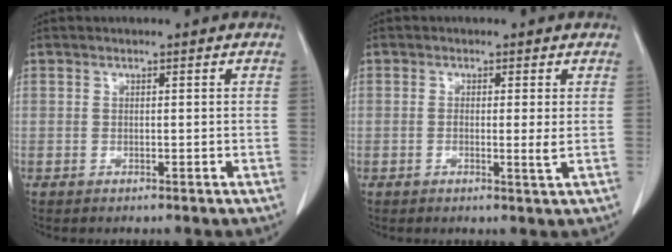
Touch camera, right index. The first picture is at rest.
{"total": 2.4, "force": [-0.1, 0.1, 2.4], "torque": [-0.041, -0.005, -0.003]}